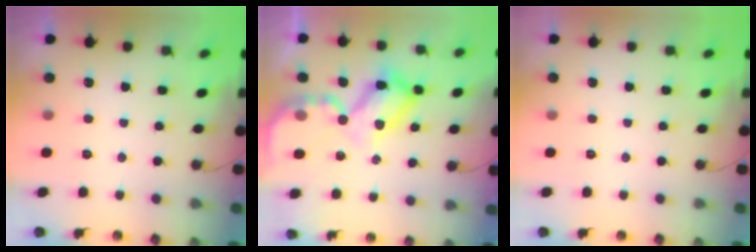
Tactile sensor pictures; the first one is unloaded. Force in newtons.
{"total": 19.8, "press": 19.7, "slide": 2.0}
{"total": 0.0}